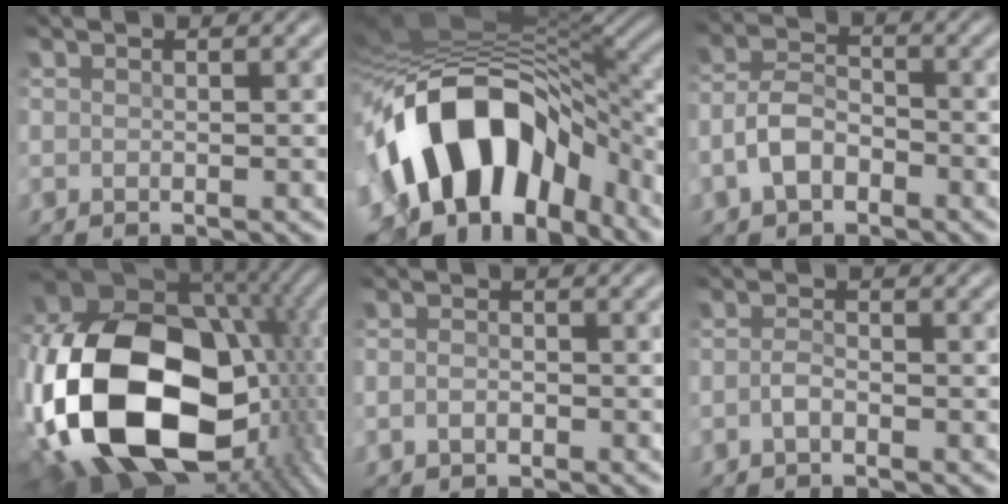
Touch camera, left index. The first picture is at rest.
{"total": 14.0, "force": [-5.3, 8.6, 9.6], "torque": [-0.157, 0.010, -0.093]}
{"total": 3.9, "force": [-2.0, 2.4, 2.4], "torque": [-0.055, 0.010, -0.043]}
{"total": 21.3, "force": [-3.3, 13.8, 15.9], "torque": [-0.363, -0.006, -0.047]}
{"total": 1.0, "force": [-0.5, 0.6, 0.6], "torque": [-0.013, 0.004, -0.013]}
{"total": 1.0, "force": [-0.4, 0.2, 0.9], "torque": [-0.023, 0.006, -0.010]}